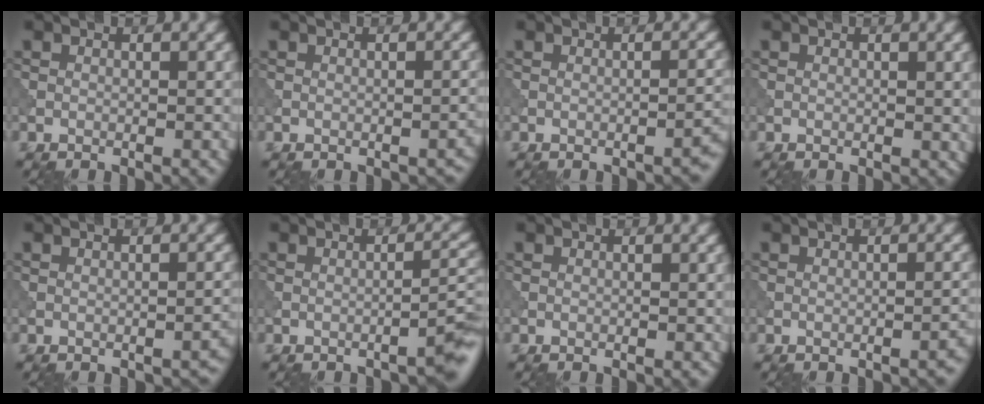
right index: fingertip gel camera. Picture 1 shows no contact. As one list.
[{"total": 0.7, "force": [-0.5, 0.3, 0.3], "torque": [-0.007, -0.003, -0.006]}, {"total": 1.6, "force": [-1.1, 0.4, 1.0], "torque": [-0.010, 0.006, -0.017]}, {"total": 0.7, "force": [0.4, 0.5, 0.2], "torque": [0.000, 0.001, 0.005]}, {"total": 1.0, "force": [-0.8, 0.3, 0.4], "torque": [-0.007, -0.001, -0.011]}, {"total": 2.7, "force": [-2.0, 0.3, 1.9], "torque": [-0.018, 0.018, -0.037]}, {"total": 0.0}, {"total": 1.1, "force": [-0.8, 0.3, 0.8], "torque": [-0.009, 0.003, -0.012]}]